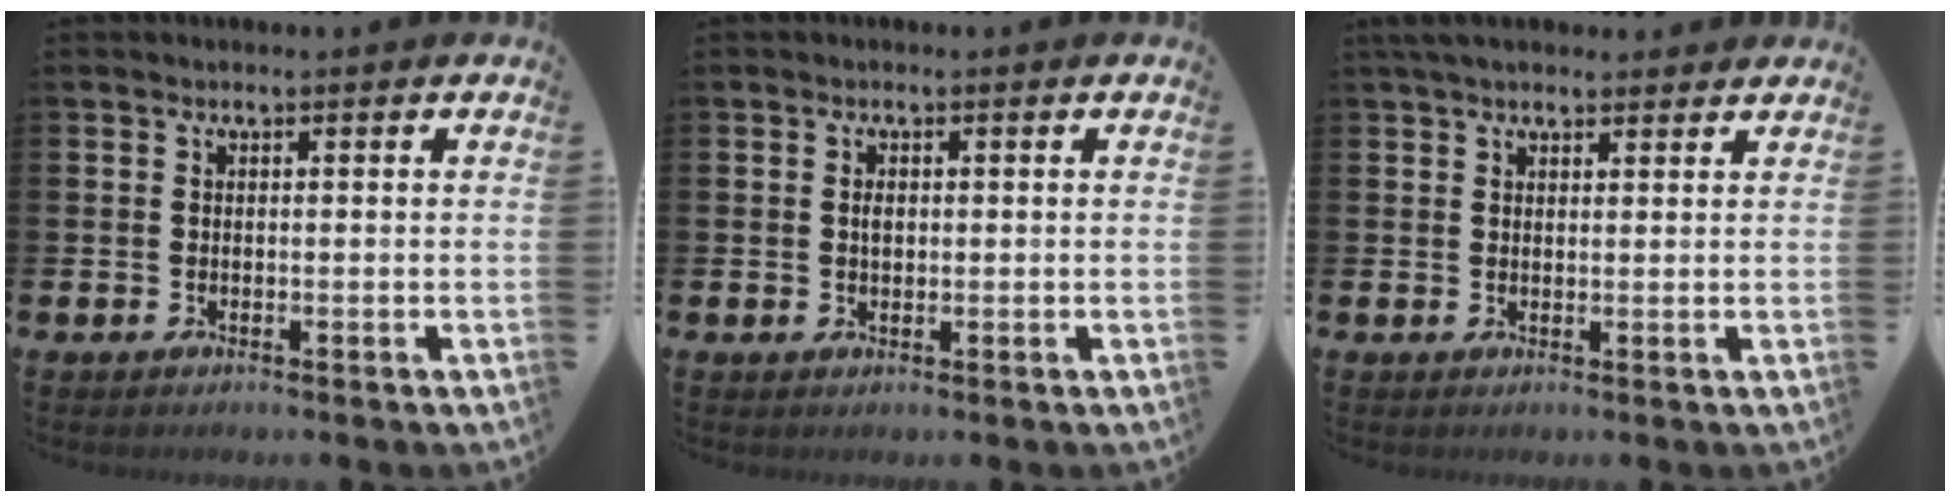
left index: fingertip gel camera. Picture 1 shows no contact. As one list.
[{"total": 1.1, "force": [0.2, 0.7, 0.7], "torque": [-0.001, -0.001, -0.001]}, {"total": 3.6, "force": [3.1, 1.3, 1.3], "torque": [-0.017, -0.010, 0.055]}]